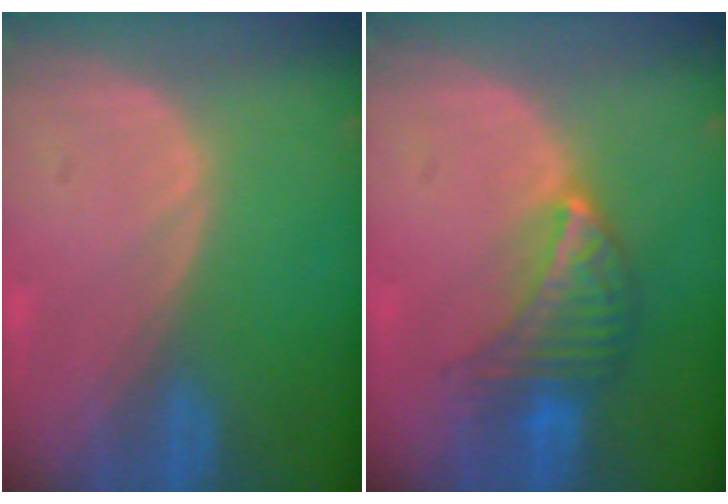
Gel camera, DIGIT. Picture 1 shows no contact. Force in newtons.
{"total": 7.1, "press": 6.5, "slide": 3.0}